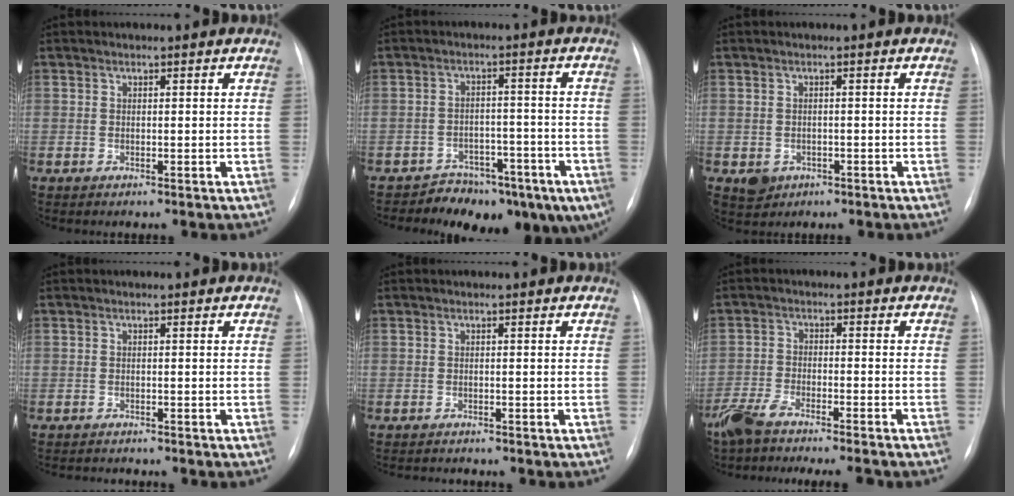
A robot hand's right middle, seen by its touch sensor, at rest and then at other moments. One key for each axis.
{"total": 10.2, "fx": -7.4, "fy": 5.6, "fz": 4.2, "tx": -0.030, "ty": 0.037, "tz": -0.100}
{"total": 2.8, "fx": -1.2, "fy": 2.4, "fz": 0.8, "tx": -0.011, "ty": 0.003, "tz": -0.010}
{"total": 2.5, "fx": -2.4, "fy": 0.3, "fz": 0.5, "tx": -0.002, "ty": -0.008, "tz": -0.033}
{"total": 2.4, "fx": -2.4, "fy": 0.3, "fz": 0.5, "tx": -0.002, "ty": -0.008, "tz": -0.032}
{"total": 10.4, "fx": -9.1, "fy": 0.9, "fz": 4.9, "tx": -0.080, "ty": -0.013, "tz": -0.148}